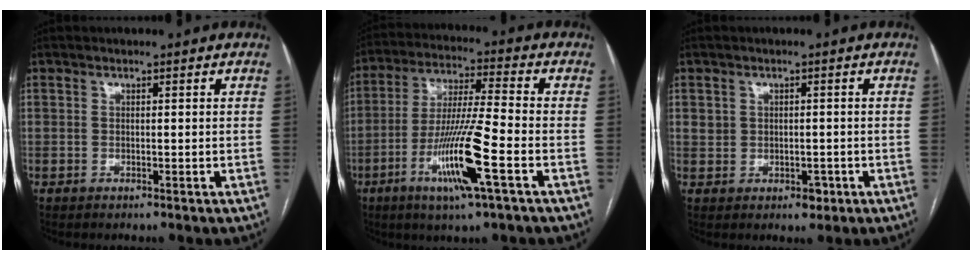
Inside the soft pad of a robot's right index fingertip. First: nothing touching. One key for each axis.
{"total": 13.2, "fx": -5.2, "fy": -0.1, "fz": 12.1, "tx": -0.240, "ty": -0.016, "tz": -0.098}
{"total": 3.1, "fx": -0.3, "fy": 2.6, "fz": 1.7, "tx": -0.027, "ty": 0.010, "tz": 0.007}